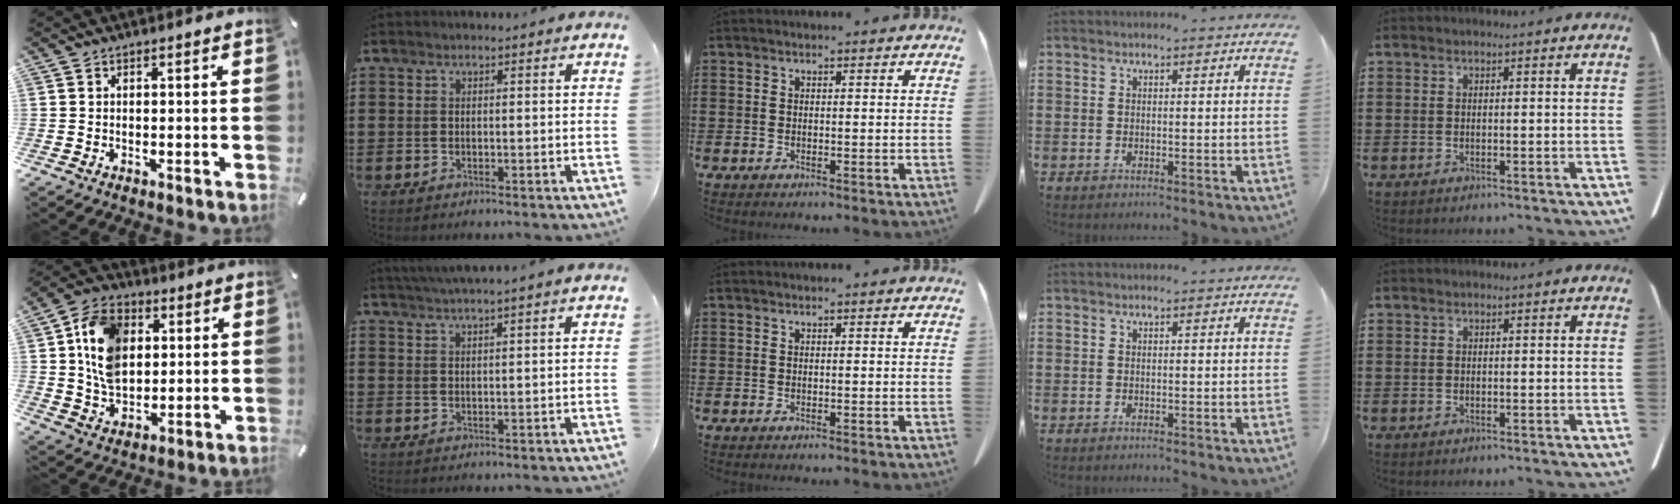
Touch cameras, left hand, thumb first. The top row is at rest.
{"thumb": {"total": 13.2, "force": [2.8, 10.2, 7.9], "torque": [-0.160, 0.012, 0.055]}, "index": {"total": 2.3, "force": [2.1, -0.7, 0.9], "torque": [-0.020, -0.002, 0.039]}}